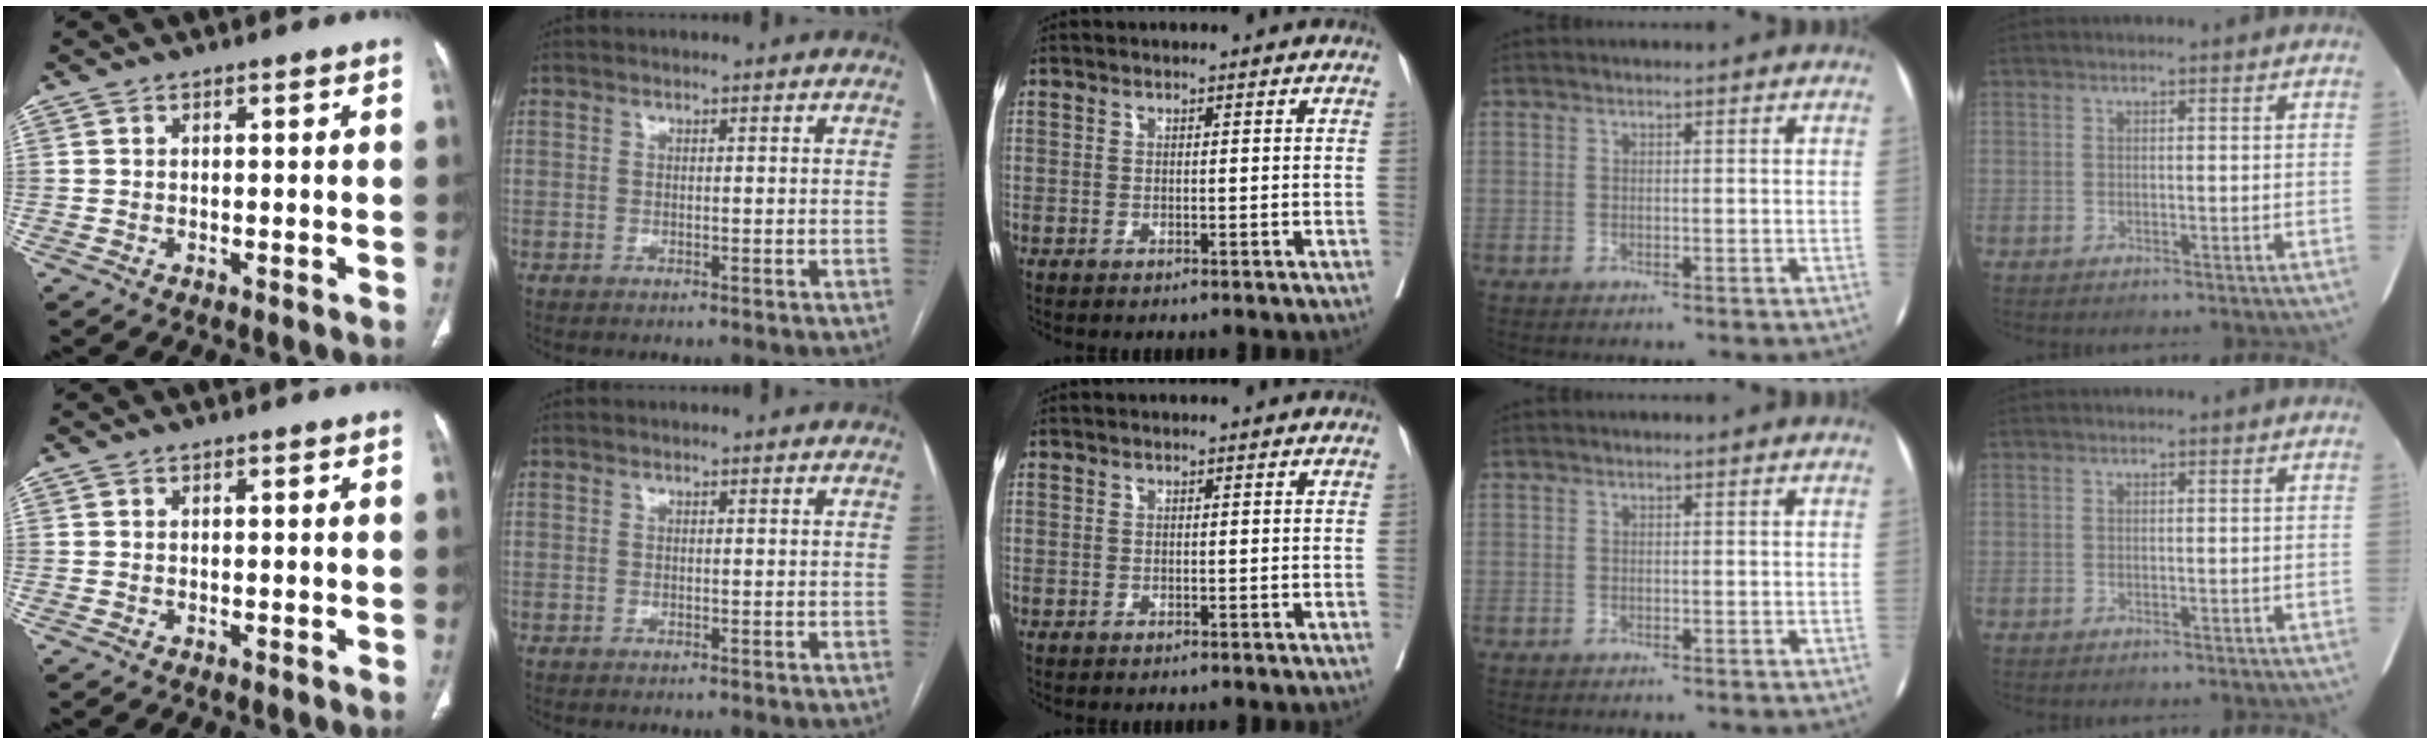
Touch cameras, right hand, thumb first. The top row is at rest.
{}